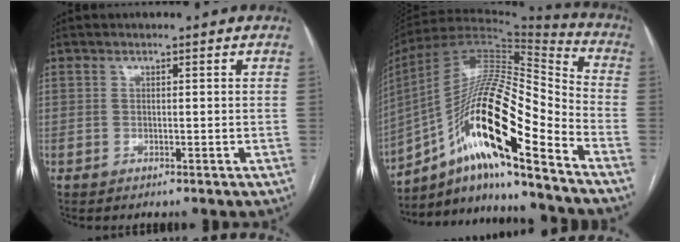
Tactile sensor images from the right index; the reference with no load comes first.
{"total": 22.9, "force": [-12.2, 3.5, 19.1], "torque": [-0.359, 0.002, -0.214]}